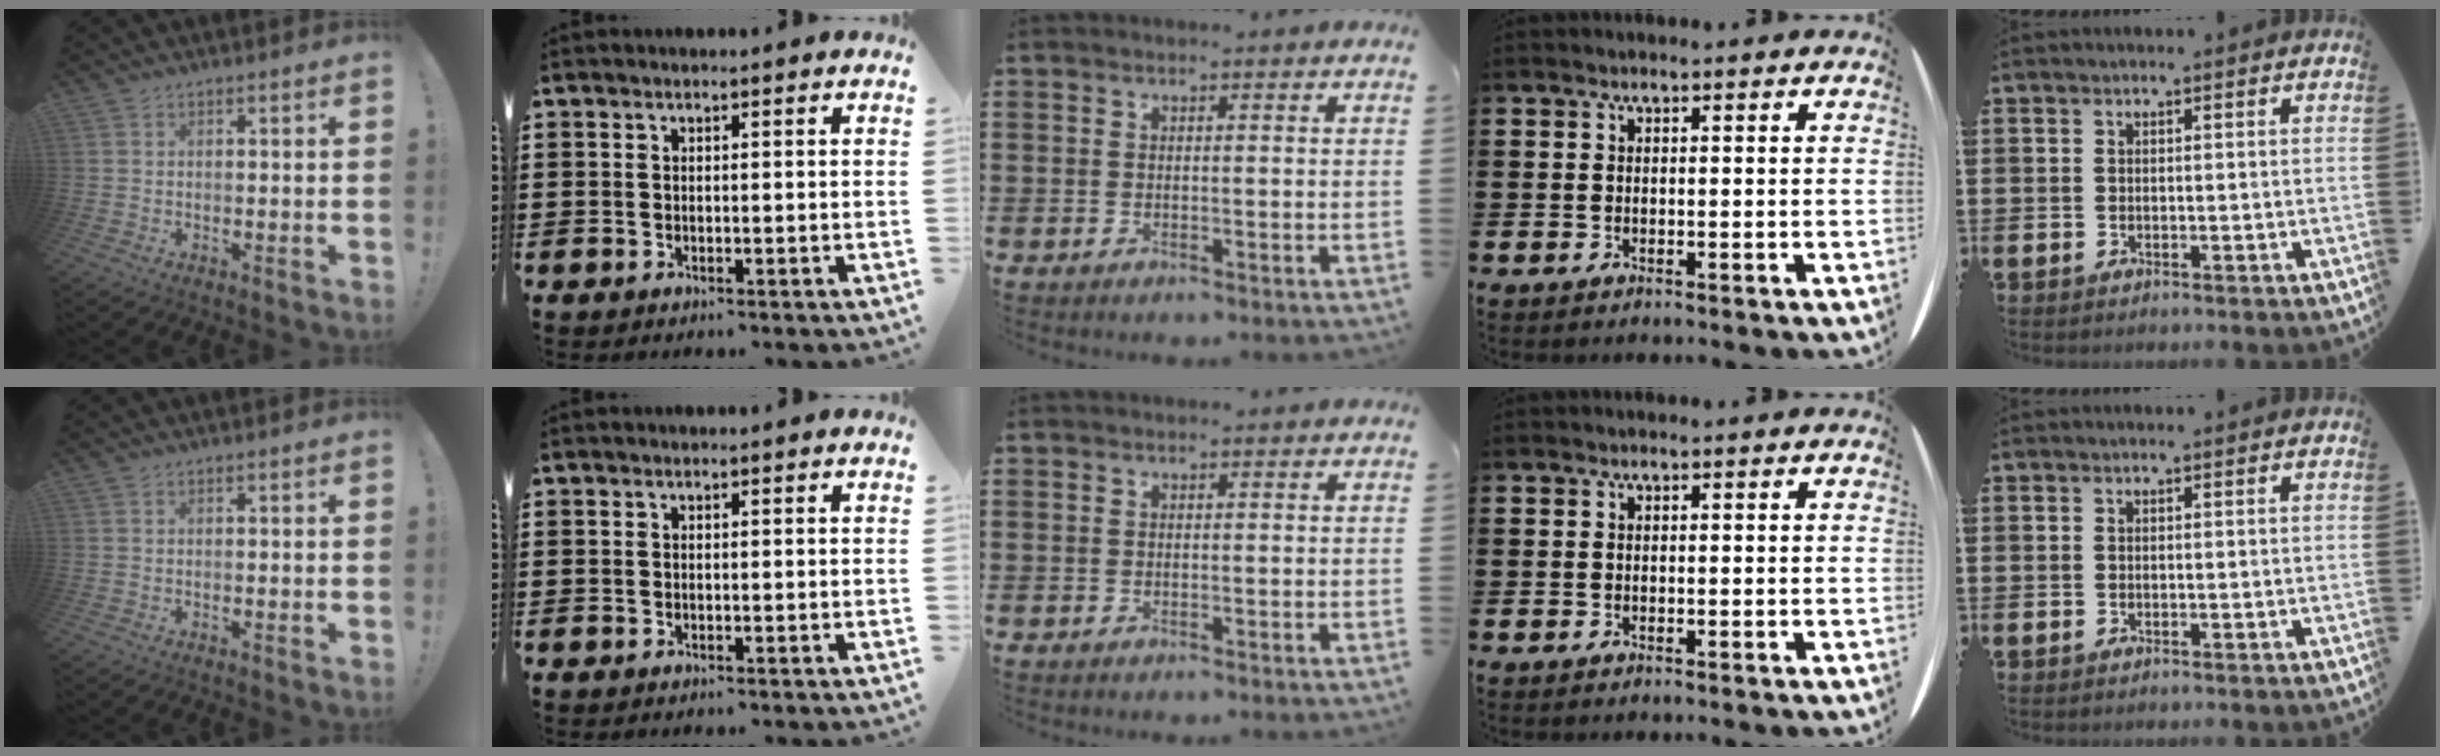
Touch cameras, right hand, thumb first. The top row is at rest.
{}